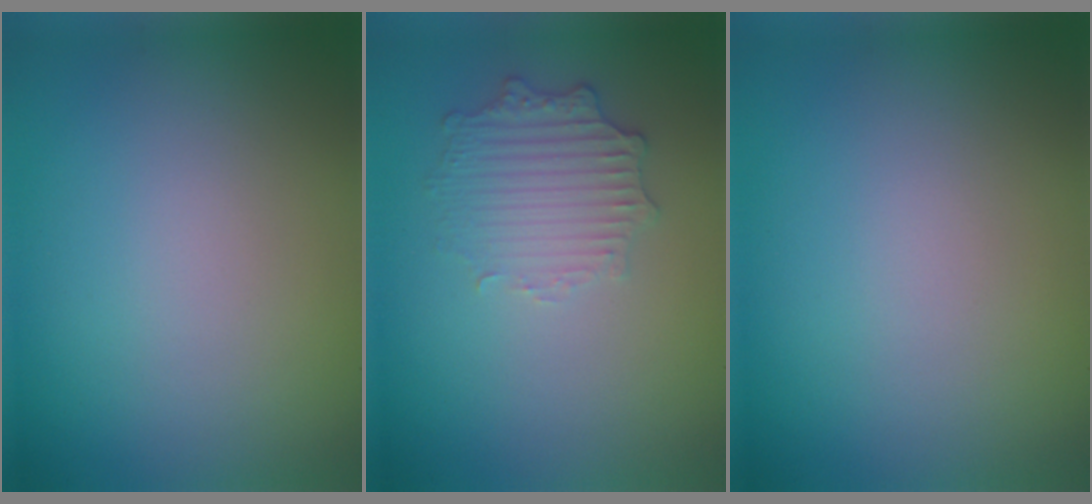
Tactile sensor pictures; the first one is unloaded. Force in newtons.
{"total": 2.6, "press": 2.5, "slide": 0.7}
{"total": 0.0}